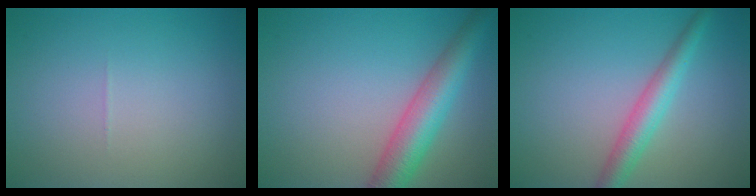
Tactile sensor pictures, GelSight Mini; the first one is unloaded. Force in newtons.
{"total": 5.7, "press": 5.7, "slide": 0.3}
{"total": 3.3, "press": 3.3, "slide": 0.1}